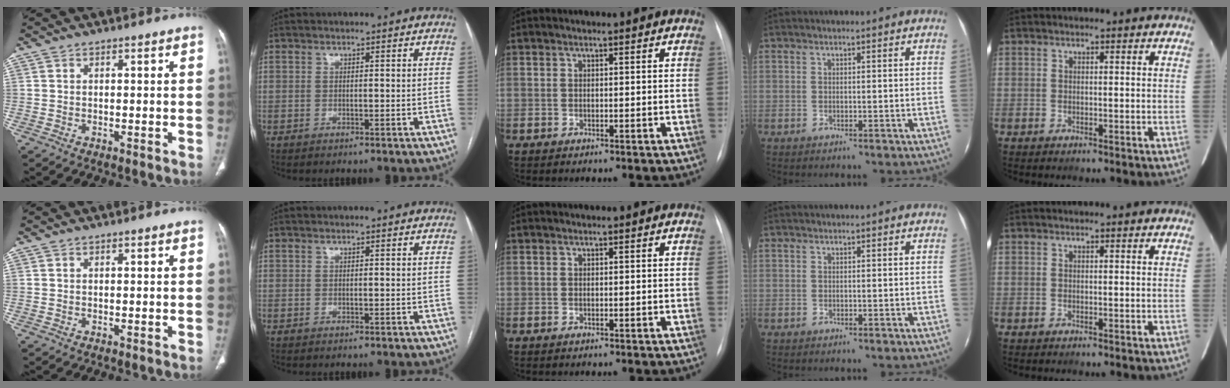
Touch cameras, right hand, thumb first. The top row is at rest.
{}